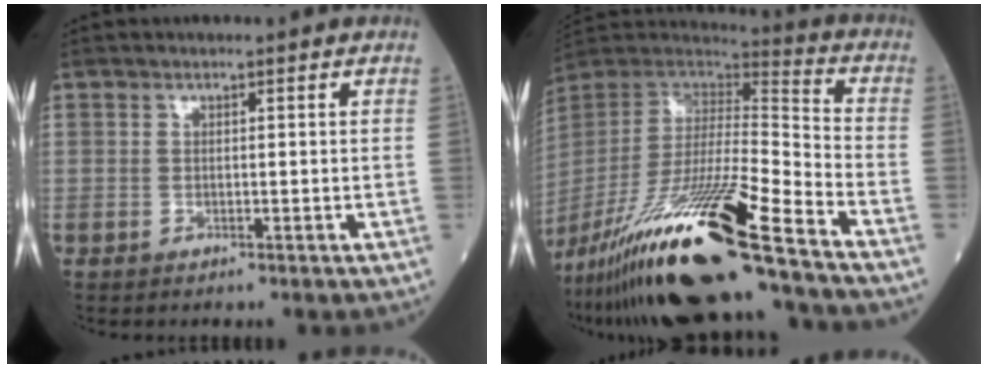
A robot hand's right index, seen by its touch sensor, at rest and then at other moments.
{"total": 28.0, "force": [-20.0, 0.9, 19.5], "torque": [-0.364, -0.057, -0.362]}